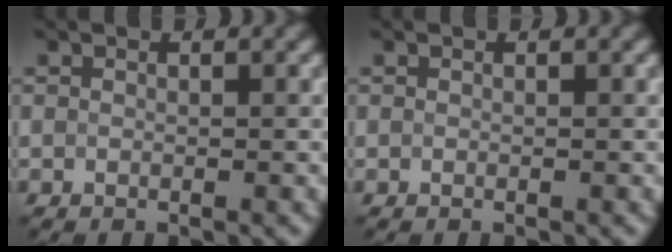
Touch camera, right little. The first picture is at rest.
{"total": 0.0}